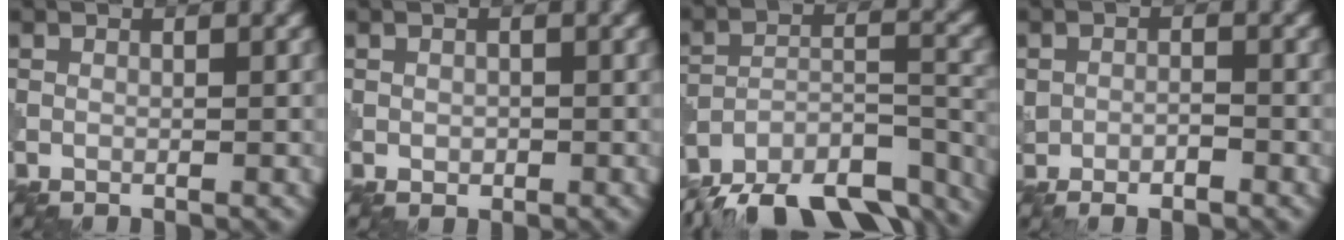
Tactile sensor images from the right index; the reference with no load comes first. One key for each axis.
{"total": 0.7, "fx": -0.1, "fy": 0.6, "fz": 0.4, "tx": -0.005, "ty": -0.003, "tz": -0.002}
{"total": 12.6, "fx": -10.8, "fy": 4.2, "fz": 5.0, "tx": -0.088, "ty": 0.004, "tz": -0.153}
{"total": 2.2, "fx": -1.1, "fy": 1.2, "fz": 1.5, "tx": -0.029, "ty": 0.000, "tz": -0.020}